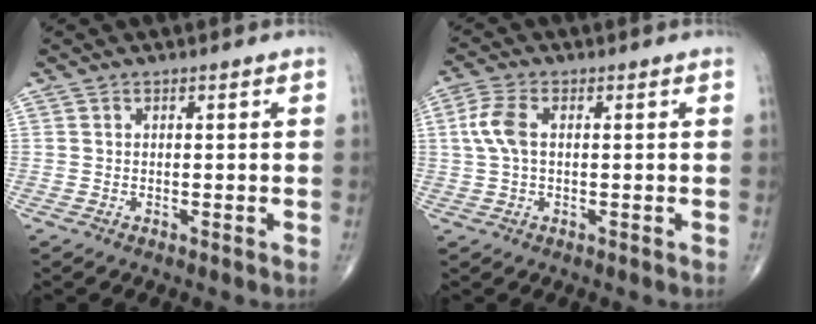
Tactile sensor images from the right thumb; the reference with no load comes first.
{"total": 5.3, "force": [0.6, 2.8, 4.5], "torque": [-0.116, 0.015, 0.010]}